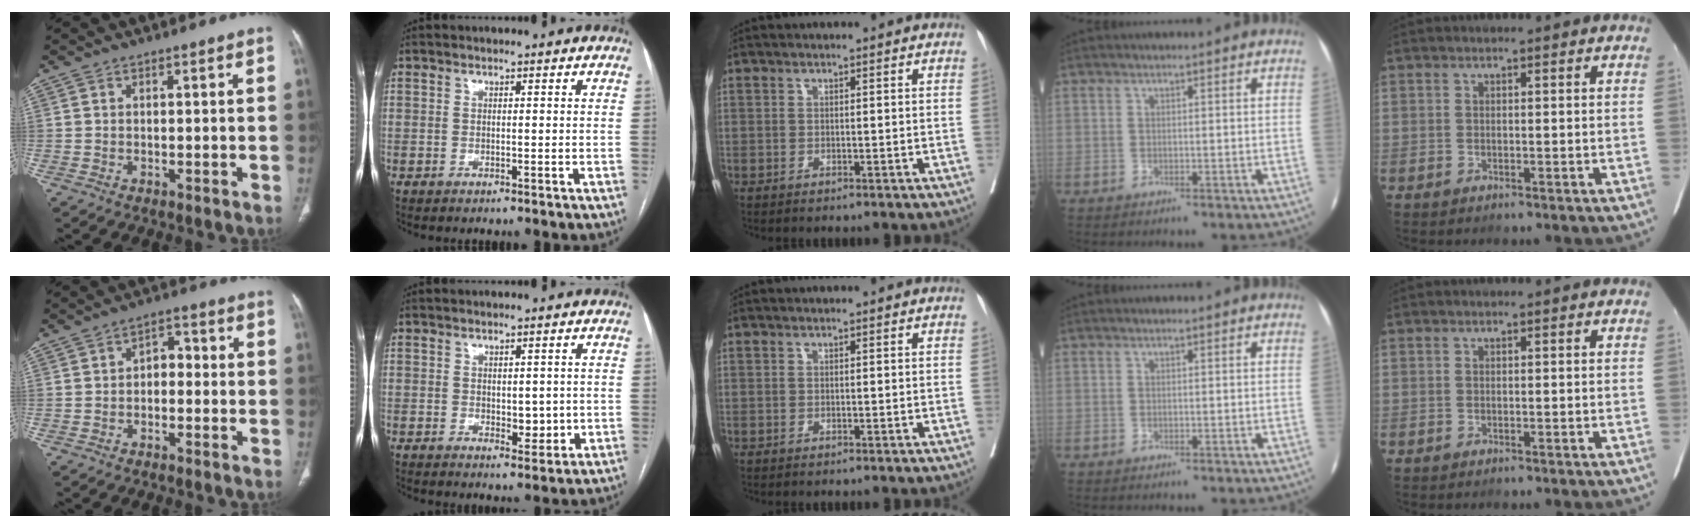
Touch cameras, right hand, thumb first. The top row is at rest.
{"thumb": {"total": 3.9, "force": [-0.4, 2.7, 2.8], "torque": [-0.024, 0.020, -0.018]}, "index": {"total": 3.6, "force": [0.0, 2.1, 2.9], "torque": [-0.035, -0.004, 0.011]}}